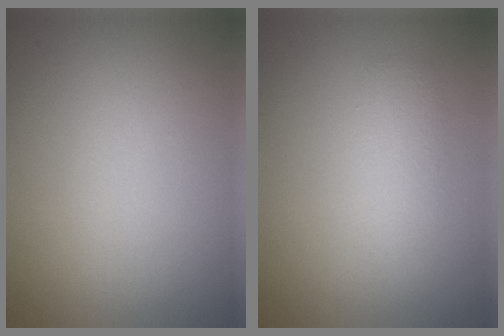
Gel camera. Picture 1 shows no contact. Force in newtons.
{"total": 2.3, "press": 2.3, "slide": 0.1}